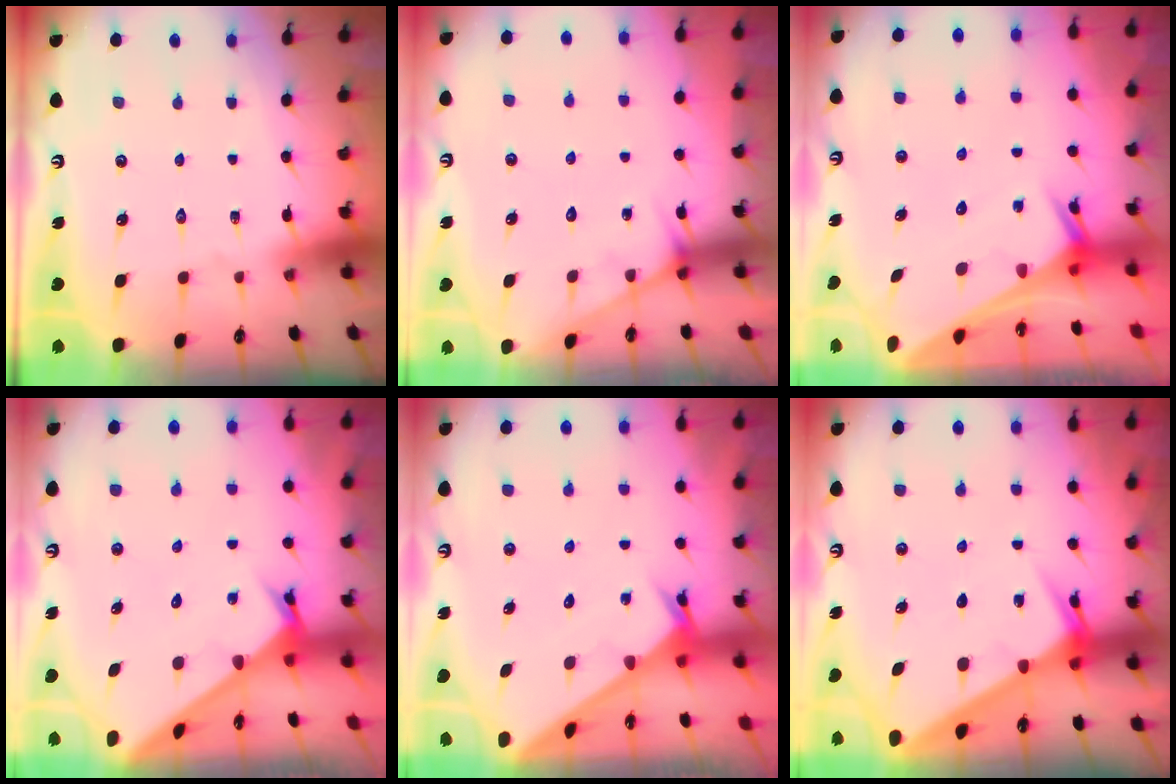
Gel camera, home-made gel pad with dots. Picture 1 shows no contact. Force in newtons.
{"total": 4.4, "press": 4.4, "slide": 0.3}
{"total": 2.7, "press": 2.7, "slide": 0.1}
{"total": 2.7, "press": 2.7, "slide": 0.3}
{"total": 2.4, "press": 2.4, "slide": 0.2}
{"total": 3.8, "press": 3.8, "slide": 0.4}